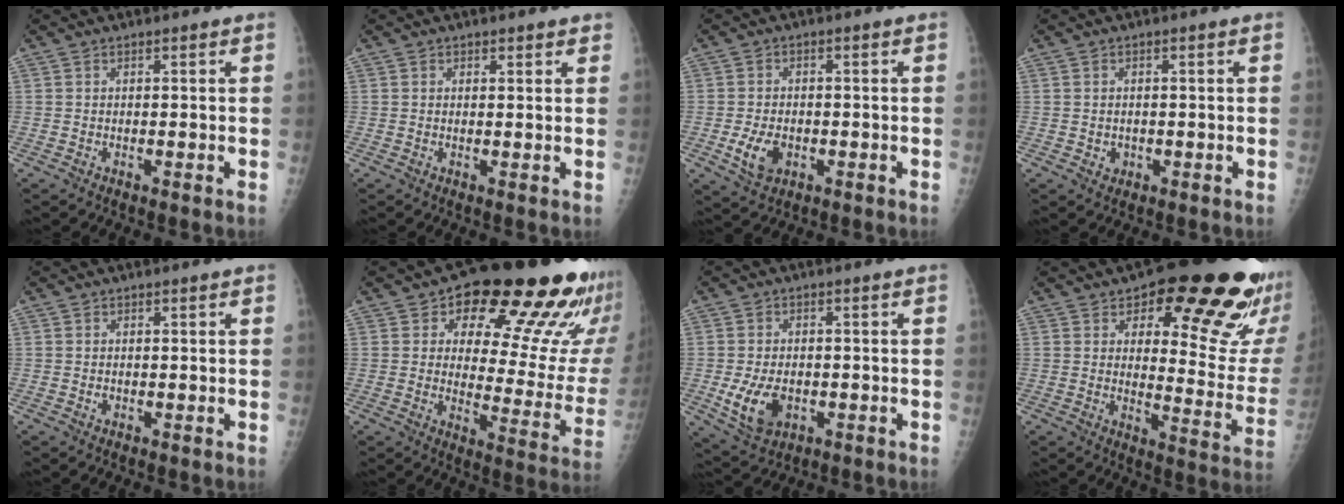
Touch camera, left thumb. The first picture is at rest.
{"total": 1.2, "force": [0.9, 0.6, 0.4], "torque": [0.004, -0.005, 0.008]}
{"total": 5.7, "force": [-1.7, 3.8, 3.8], "torque": [-0.065, 0.001, -0.025]}
{"total": 1.6, "force": [-0.3, 1.5, 0.6], "torque": [-0.003, 0.003, 0.001]}
{"total": 0.7, "force": [0.0, 0.6, 0.4], "torque": [-0.003, 0.000, 0.001]}
{"total": 24.2, "force": [14.8, 10.2, 16.1], "torque": [-0.160, -0.068, 0.190]}
{"total": 8.2, "force": [-1.9, 5.5, 5.8], "torque": [-0.098, 0.001, -0.020]}
{"total": 24.0, "force": [13.2, 8.7, 18.1], "torque": [-0.181, -0.066, 0.174]}